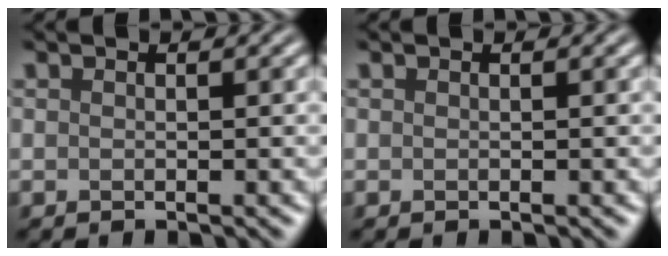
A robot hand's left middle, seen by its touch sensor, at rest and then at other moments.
{"total": 0.0}